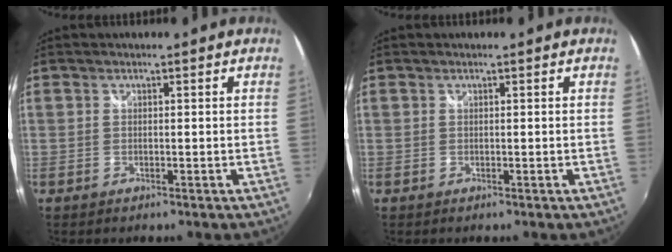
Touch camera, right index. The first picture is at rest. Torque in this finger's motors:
{"motor_torque": [0.03, 0.03, 0.00, 0.01]}